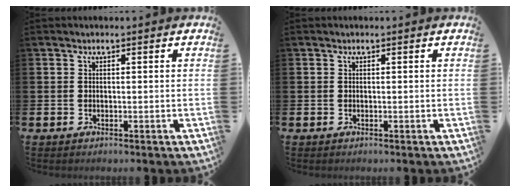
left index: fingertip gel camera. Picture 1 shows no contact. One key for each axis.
{"total": 0.0}